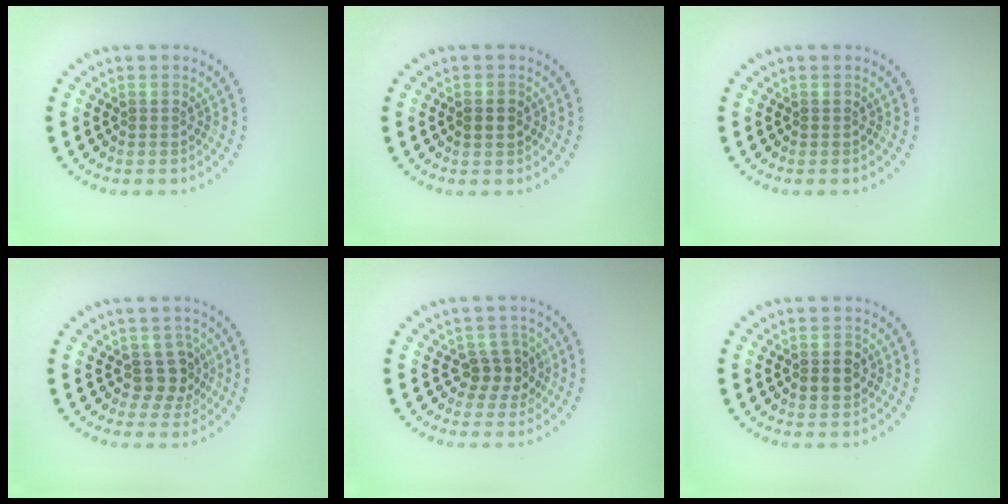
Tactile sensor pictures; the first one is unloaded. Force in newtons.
{"total": 1.3, "press": 1.3, "slide": 0.3}
{"total": 0.0}
{"total": 2.6, "press": 2.0, "slide": 1.7}
{"total": 2.3, "press": 1.9, "slide": 1.2}
{"total": 1.8, "press": 1.7, "slide": 0.2}